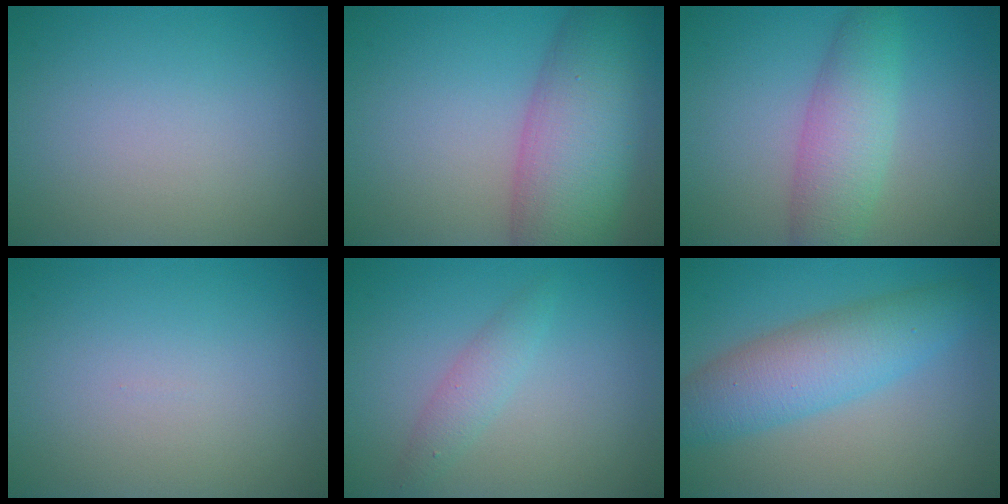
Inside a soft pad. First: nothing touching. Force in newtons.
{"total": 10.3, "press": 10.3, "slide": 0.6}
{"total": 4.7, "press": 4.7, "slide": 0.1}
{"total": 0.0}
{"total": 1.8, "press": 1.8, "slide": 0.1}
{"total": 6.2, "press": 6.2, "slide": 0.2}